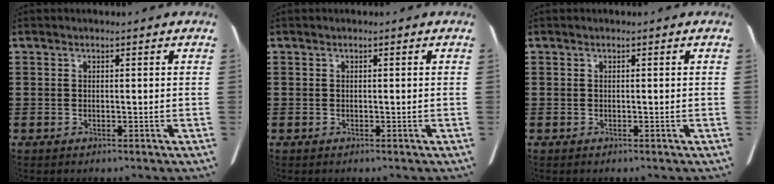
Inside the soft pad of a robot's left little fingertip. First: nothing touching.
{"total": 0.0}
{"total": 0.0}